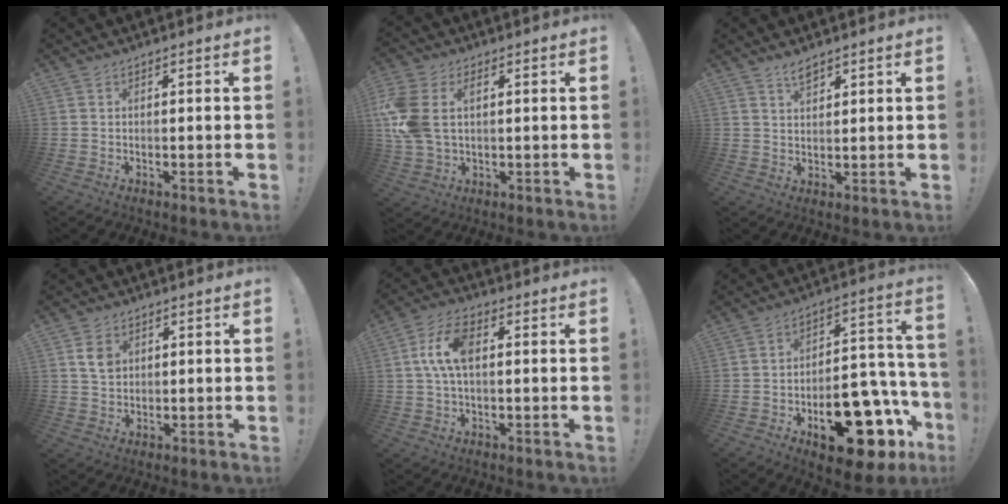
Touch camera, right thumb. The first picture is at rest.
{"total": 10.5, "force": [2.5, 7.1, 7.3], "torque": [-0.166, -0.007, 0.046]}
{"total": 3.7, "force": [3.0, 1.1, 1.9], "torque": [-0.023, -0.020, 0.051]}
{"total": 5.2, "force": [1.7, 4.1, 2.6], "torque": [-0.026, -0.002, 0.030]}
{"total": 9.4, "force": [1.3, 5.2, 7.8], "torque": [-0.145, 0.007, 0.026]}
{"total": 21.5, "force": [-10.5, 10.6, 15.4], "torque": [-0.184, 0.074, -0.151]}